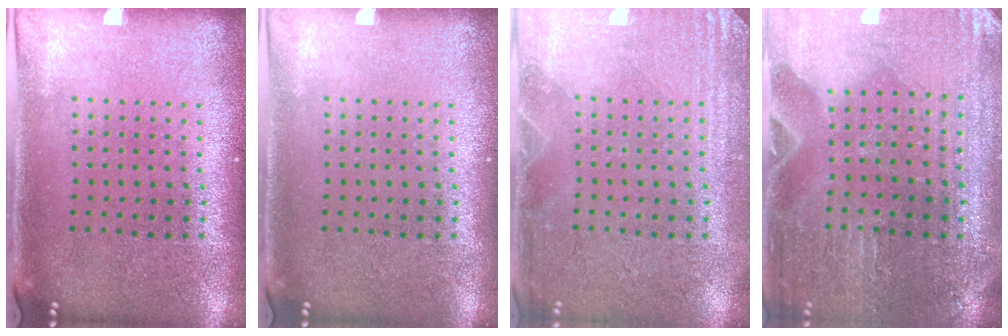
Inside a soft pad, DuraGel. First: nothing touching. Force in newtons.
{"total": 0.0}
{"total": 2.9, "press": 2.9, "slide": 0.5}
{"total": 0.8, "press": 0.8, "slide": 0.1}